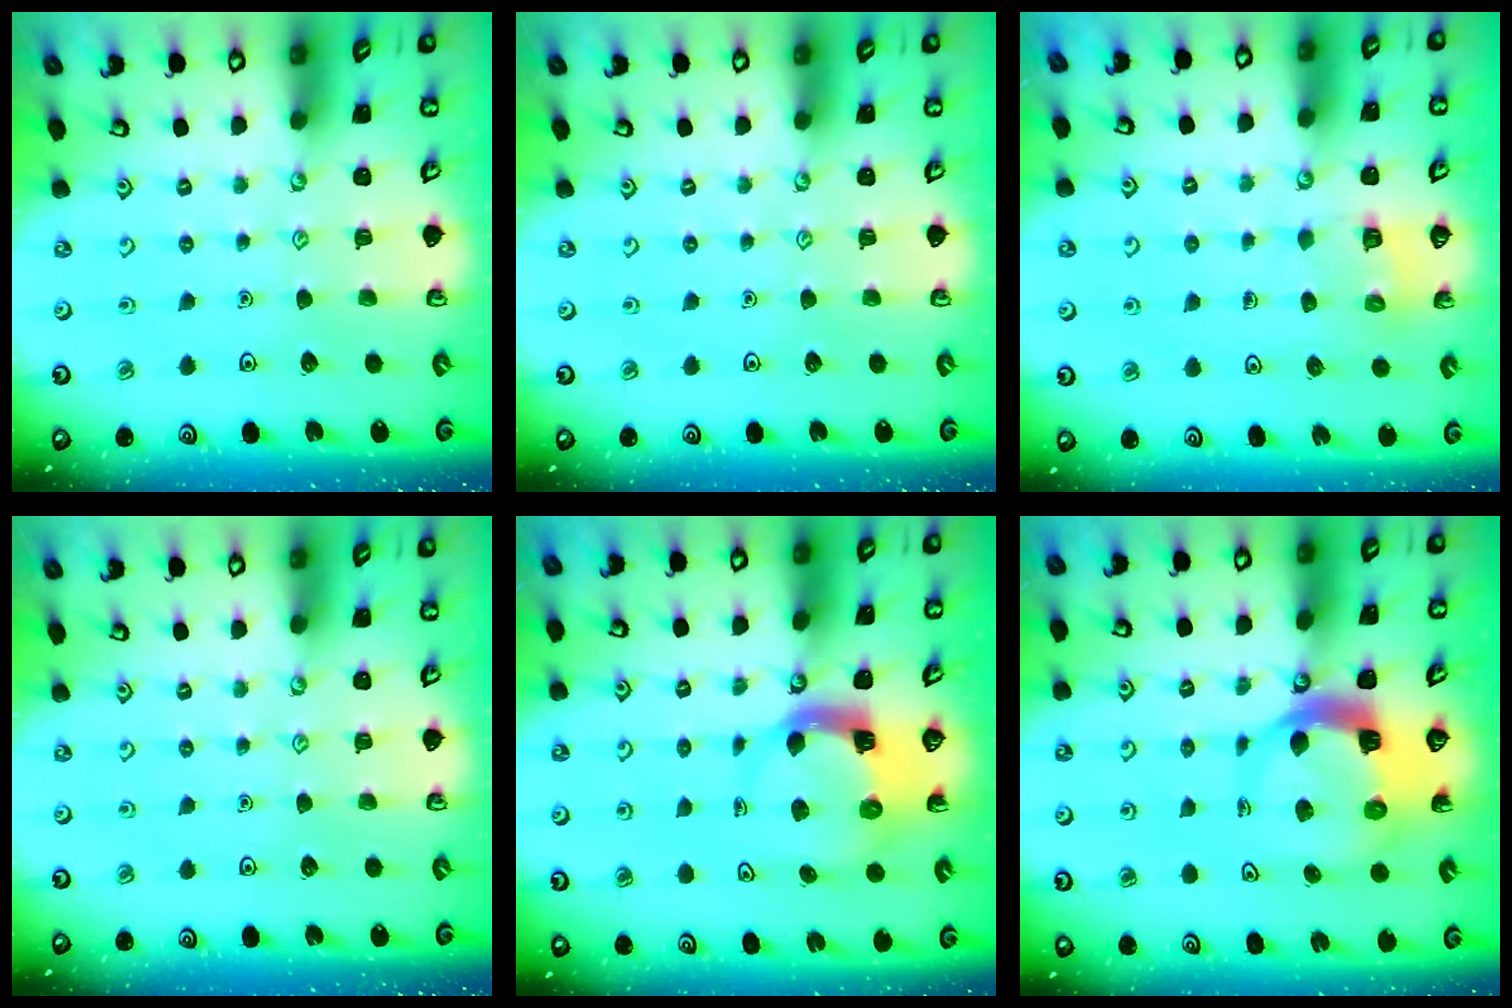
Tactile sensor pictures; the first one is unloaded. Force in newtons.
{"total": 0.0}
{"total": 3.2, "press": 3.2, "slide": 0.2}
{"total": 0.0}
{"total": 4.3, "press": 4.3, "slide": 0.6}
{"total": 8.2, "press": 8.1, "slide": 1.1}